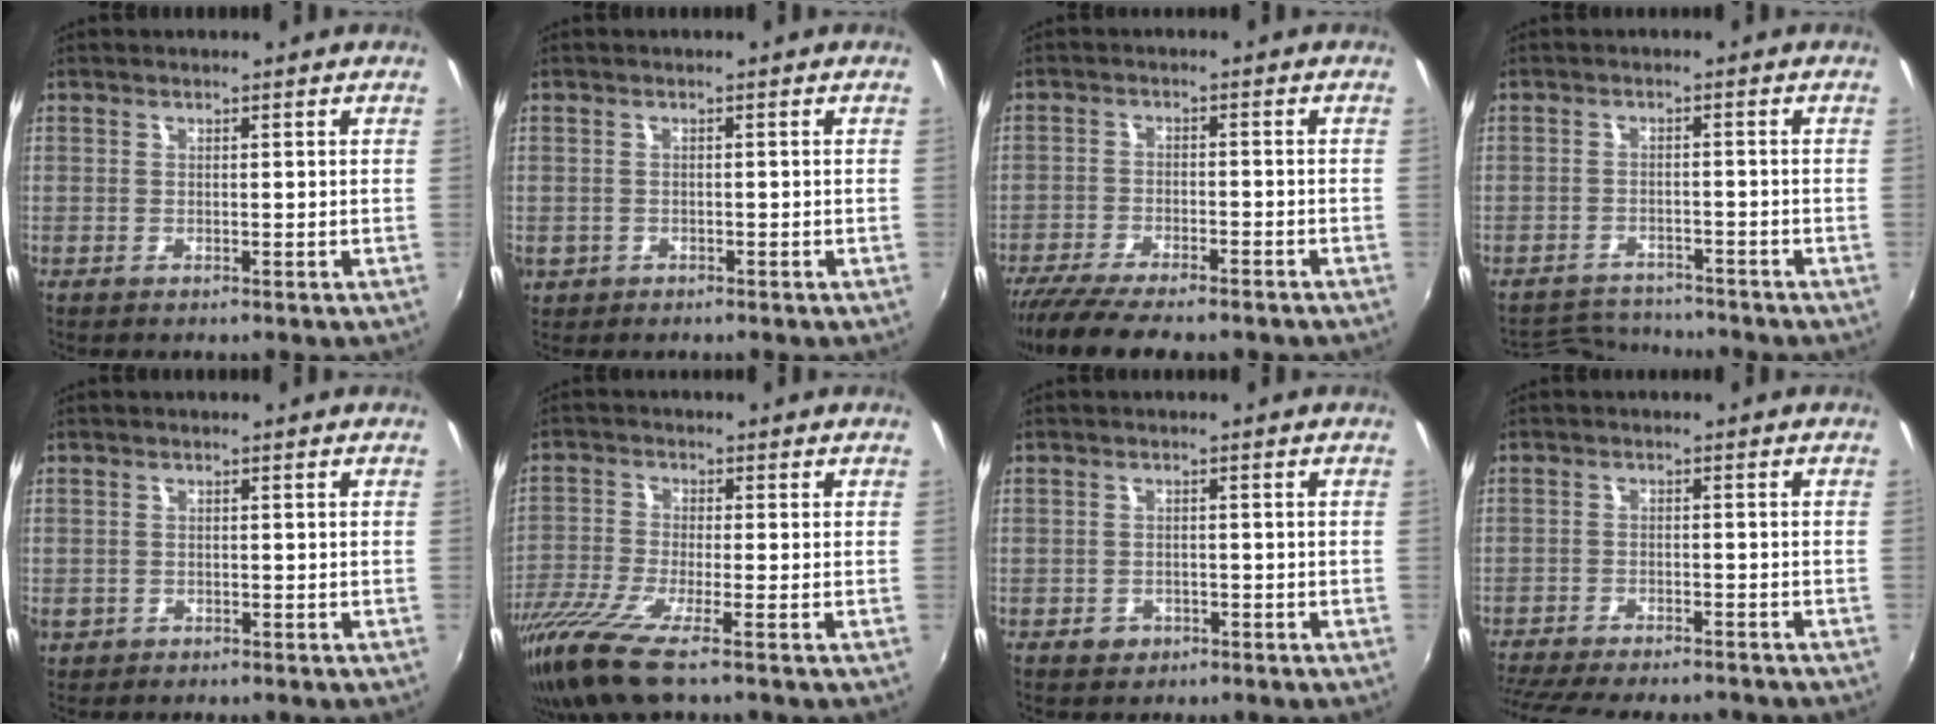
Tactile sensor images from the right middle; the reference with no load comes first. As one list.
[{"total": 2.7, "force": [-0.8, 2.3, 0.9], "torque": [-0.024, -0.005, -0.010]}, {"total": 13.6, "force": [-11.2, 3.3, 7.0], "torque": [-0.152, -0.043, -0.180]}, {"total": 7.0, "force": [-6.8, 1.4, 0.7], "torque": [-0.033, 0.003, -0.110]}, {"total": 2.1, "force": [-0.8, 1.8, 0.7], "torque": [-0.018, -0.004, -0.011]}, {"total": 11.1, "force": [-8.1, 0.7, 7.6], "torque": [-0.177, -0.046, -0.155]}, {"total": 2.5, "force": [-1.3, 2.1, 0.6], "torque": [-0.015, -0.002, -0.019]}, {"total": 15.9, "force": [-13.7, 3.8, 7.0], "torque": [-0.155, -0.030, -0.206]}]